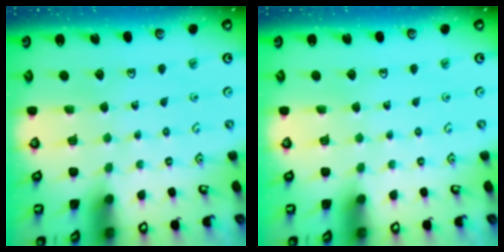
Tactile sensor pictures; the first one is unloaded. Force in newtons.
{"total": 0.0}